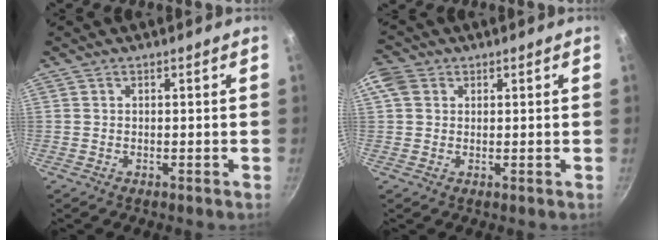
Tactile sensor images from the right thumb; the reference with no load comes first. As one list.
[{"total": 4.1, "force": [1.3, 3.4, 2.0], "torque": [-0.031, 0.001, 0.015]}]